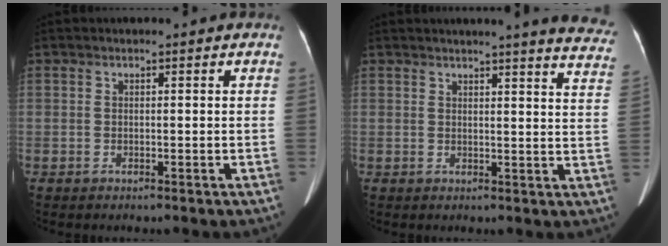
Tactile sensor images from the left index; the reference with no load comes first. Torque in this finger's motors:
{"motor_torque": [0.20, -0.58, 0.00, 0.05]}